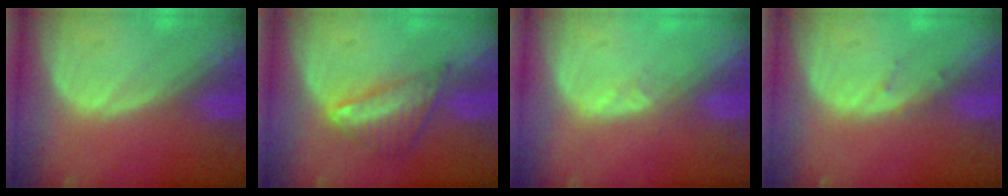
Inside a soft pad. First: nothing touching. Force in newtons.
{"total": 6.1, "press": 5.3, "slide": 3.0}
{"total": 1.4, "press": 1.2, "slide": 0.8}
{"total": 0.9, "press": 0.6, "slide": 0.6}